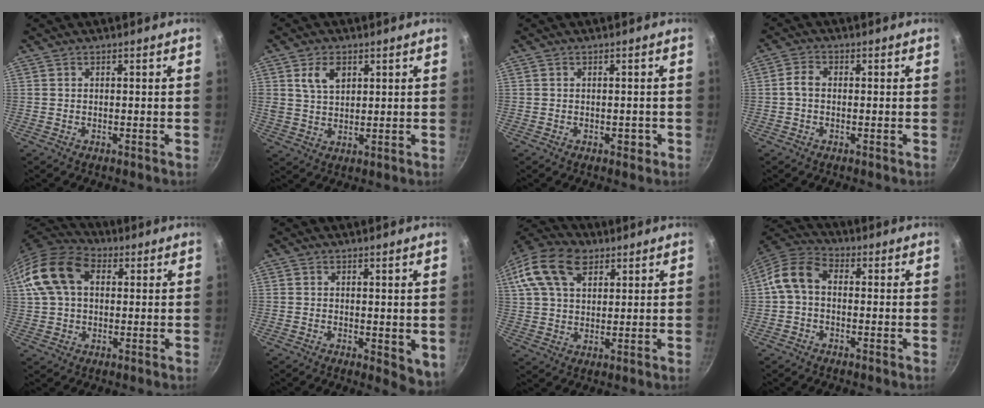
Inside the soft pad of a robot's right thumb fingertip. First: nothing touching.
{"total": 5.9, "force": [2.5, 3.9, 3.7], "torque": [-0.053, -0.009, 0.048]}
{"total": 1.5, "force": [-0.5, 1.1, 0.8], "torque": [0.000, 0.007, -0.006]}
{"total": 2.8, "force": [-0.3, 2.0, 1.9], "torque": [-0.038, 0.014, -0.012]}
{"total": 14.8, "force": [3.7, 10.1, 10.2], "torque": [-0.183, 0.025, 0.052]}
{"total": 4.8, "force": [0.2, 2.6, 4.0], "torque": [-0.045, -0.007, 0.005]}
{"total": 16.2, "force": [7.3, 10.3, 10.2], "torque": [-0.199, 0.015, 0.124]}
{"total": 7.7, "force": [-0.3, 5.5, 5.4], "torque": [-0.105, 0.031, -0.024]}